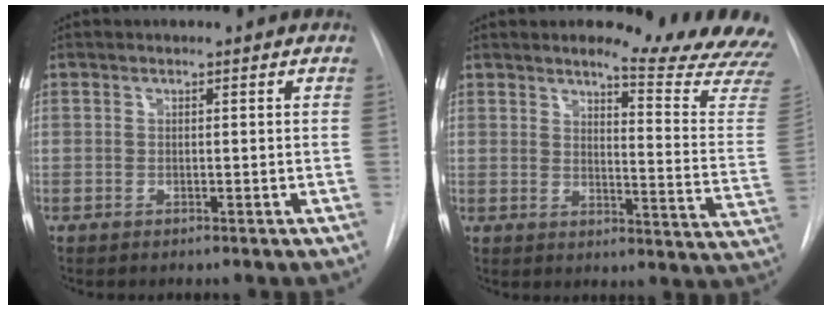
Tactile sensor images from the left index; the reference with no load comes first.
{"total": 16.4, "force": [15.4, -0.2, 5.5], "torque": [-0.065, -0.138, 0.164]}